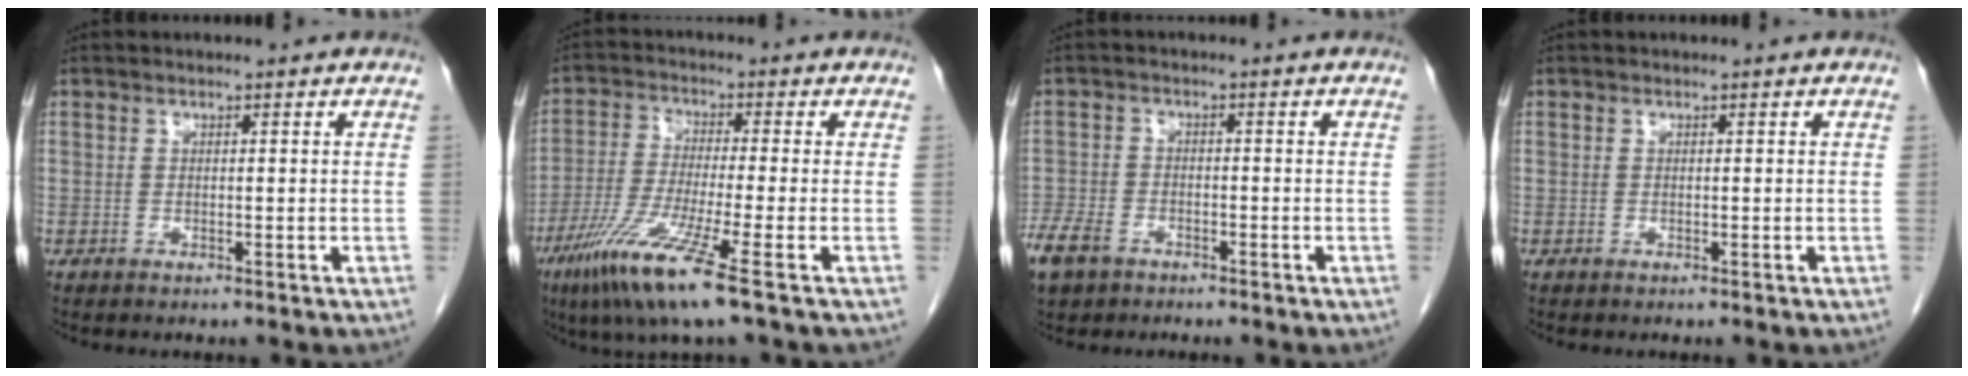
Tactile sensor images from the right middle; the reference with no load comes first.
{"total": 11.0, "force": [-6.0, -0.7, 9.2], "torque": [-0.184, -0.036, -0.116]}
{"total": 6.4, "force": [-4.4, 3.7, 2.8], "torque": [-0.059, -0.003, -0.079]}
{"total": 0.0}